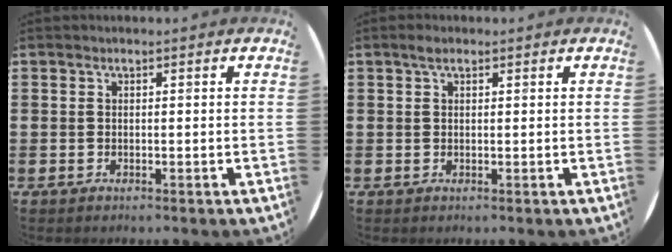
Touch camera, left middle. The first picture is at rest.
{"total": 1.2, "force": [0.7, 0.6, 0.8], "torque": [-0.010, 0.002, 0.011]}